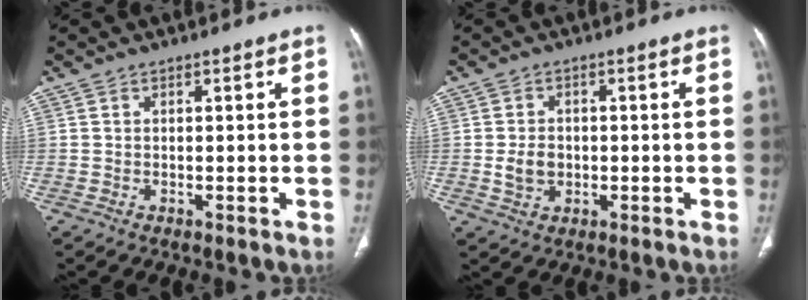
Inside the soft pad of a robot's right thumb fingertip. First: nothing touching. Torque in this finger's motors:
{"motor_torque": [0.76, 0.94, 0.63, -0.43, 0.03]}